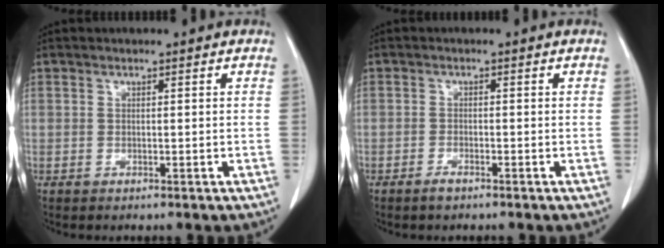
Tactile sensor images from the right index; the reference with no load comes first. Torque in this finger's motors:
{"motor_torque": [0.13, -0.12, -0.02, 0.02]}